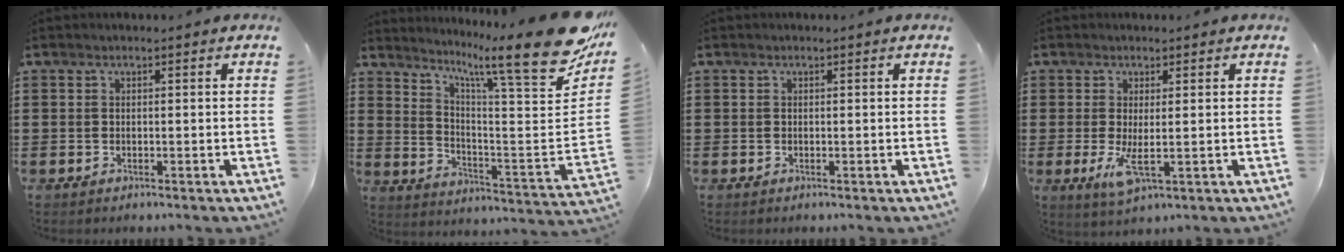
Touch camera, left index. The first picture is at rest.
{"total": 14.9, "force": [10.5, 1.1, 10.5], "torque": [-0.176, -0.084, 0.160]}
{"total": 0.0}
{"total": 4.6, "force": [-0.3, 1.2, 4.4], "torque": [-0.101, -0.014, -0.006]}